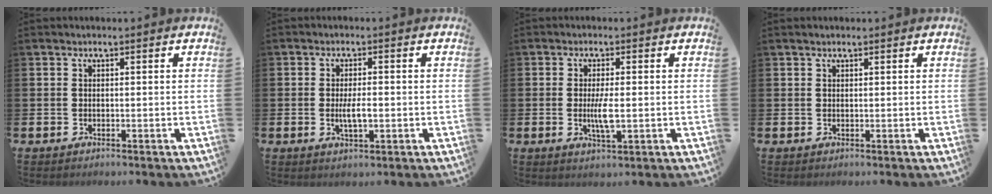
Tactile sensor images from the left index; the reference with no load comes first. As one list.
[{"total": 3.0, "force": [-0.4, 1.0, 2.9], "torque": [-0.053, -0.001, -0.008]}, {"total": 3.3, "force": [-0.3, 0.6, 3.2], "torque": [-0.059, -0.003, -0.008]}, {"total": 0.7, "force": [0.6, 0.1, 0.3], "torque": [-0.006, 0.002, 0.010]}]